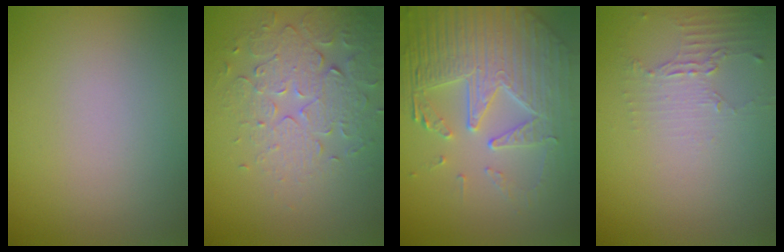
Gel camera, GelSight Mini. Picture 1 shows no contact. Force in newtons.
{"total": 4.0, "press": 3.7, "slide": 1.4}
{"total": 7.4, "press": 5.4, "slide": 5.1}
{"total": 2.1, "press": 1.5, "slide": 1.4}